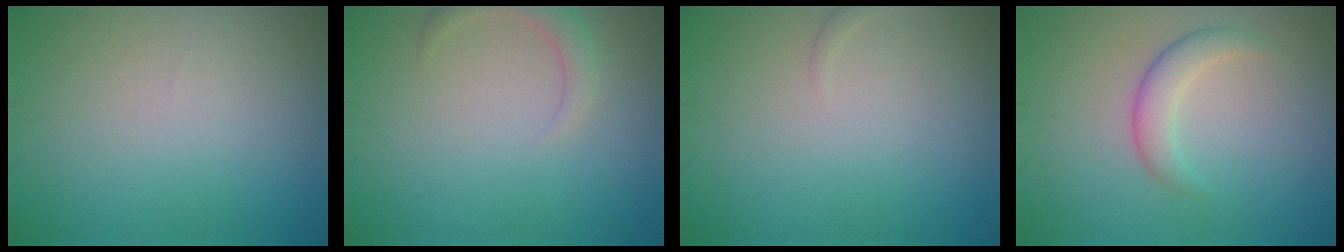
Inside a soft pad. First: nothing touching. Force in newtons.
{"total": 2.2, "press": 2.2, "slide": 0.2}
{"total": 0.6, "press": 0.6, "slide": 0.1}
{"total": 2.5, "press": 2.5, "slide": 0.0}